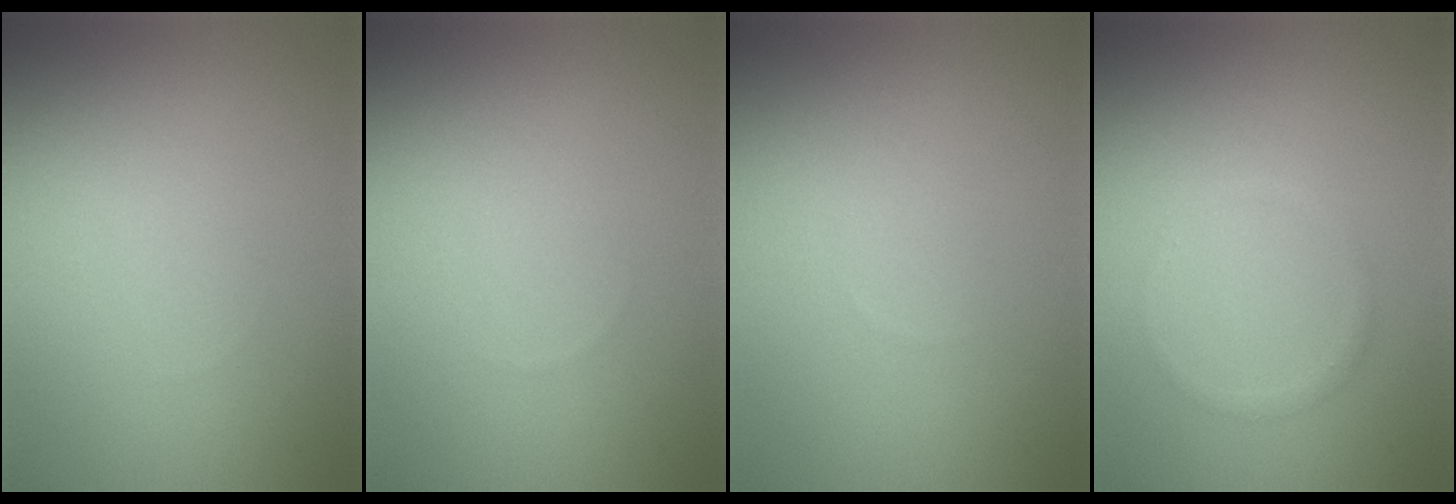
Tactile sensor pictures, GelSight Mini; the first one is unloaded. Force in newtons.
{"total": 0.0}
{"total": 0.0}
{"total": 0.7, "press": 0.7, "slide": 0.0}